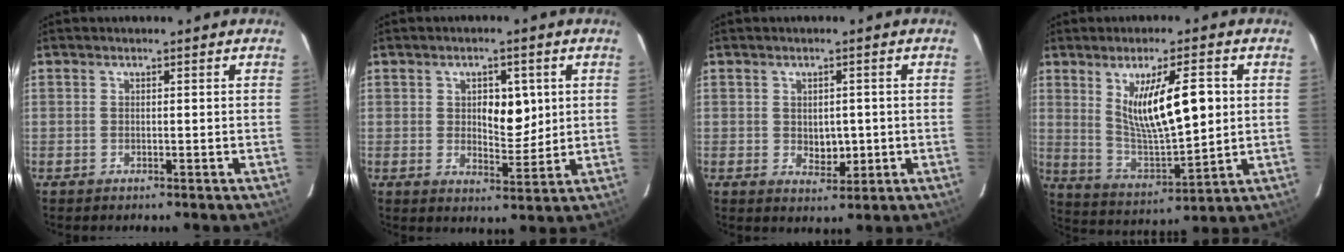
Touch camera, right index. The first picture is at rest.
{"total": 6.1, "force": [1.5, 3.1, 5.0], "torque": [-0.068, 0.002, 0.027]}
{"total": 3.6, "force": [-0.2, 2.4, 2.7], "torque": [-0.033, -0.003, 0.008]}
{"total": 12.7, "force": [3.0, 2.8, 12.0], "torque": [-0.212, -0.008, 0.062]}